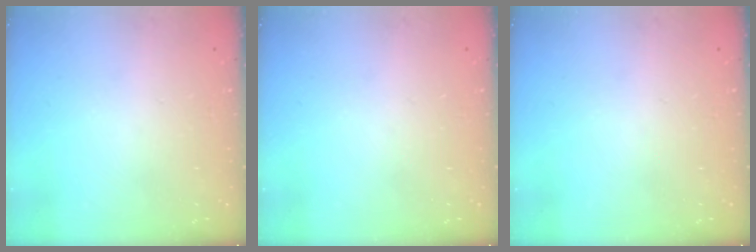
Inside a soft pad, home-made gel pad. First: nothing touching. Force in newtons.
{"total": 0.0}
{"total": 0.0}